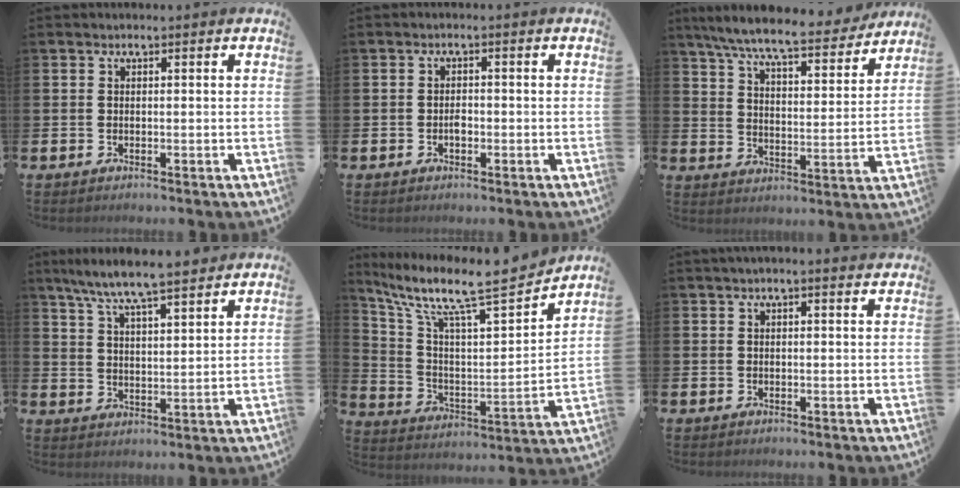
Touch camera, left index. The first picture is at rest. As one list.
[{"total": 1.4, "force": [-0.5, 0.9, 1.0], "torque": [-0.010, -0.001, -0.011]}, {"total": 8.4, "force": [7.6, 0.8, 3.3], "torque": [-0.085, -0.049, 0.130]}, {"total": 7.7, "force": [7.2, 0.5, 2.6], "torque": [-0.074, -0.032, 0.129]}, {"total": 10.7, "force": [8.8, 2.2, 5.6], "torque": [-0.134, -0.068, 0.140]}, {"total": 1.0, "force": [0.8, 0.0, 0.7], "torque": [-0.007, -0.001, 0.012]}]